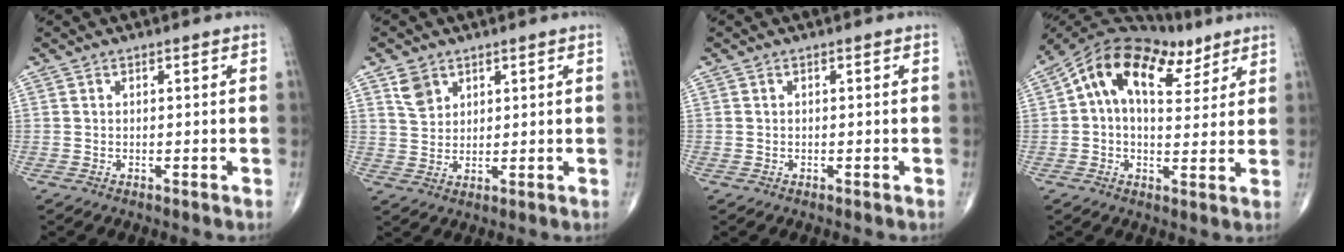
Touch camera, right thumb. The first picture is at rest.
{"total": 4.4, "force": [2.5, 3.2, 1.7], "torque": [-0.018, -0.014, 0.052]}
{"total": 0.5, "force": [-0.2, 0.5, 0.2], "torque": [-0.006, 0.001, -0.003]}
{"total": 16.4, "force": [7.4, 9.3, 11.3], "torque": [-0.168, 0.016, 0.119]}